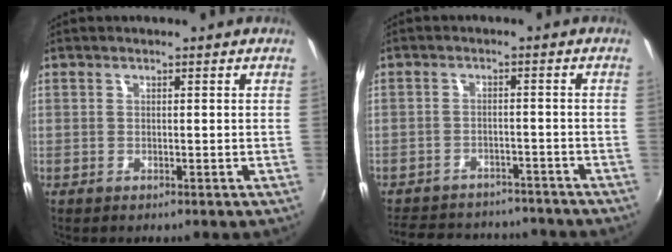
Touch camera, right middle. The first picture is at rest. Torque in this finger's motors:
{"motor_torque": [0.63, -0.77, 0.01, 0.01]}